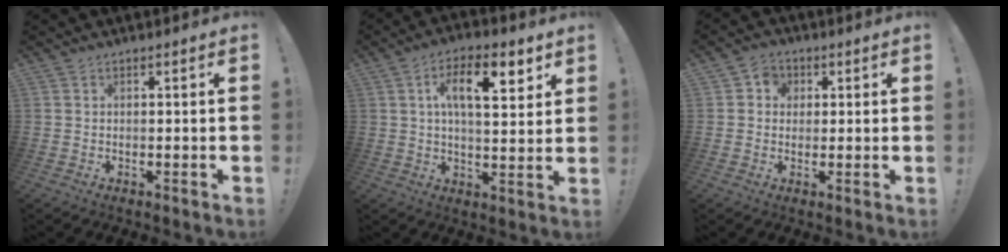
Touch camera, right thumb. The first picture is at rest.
{"total": 12.7, "force": [4.8, 5.0, 10.7], "torque": [-0.161, -0.002, 0.074]}
{"total": 4.4, "force": [0.6, 4.2, 1.4], "torque": [-0.018, 0.004, 0.011]}